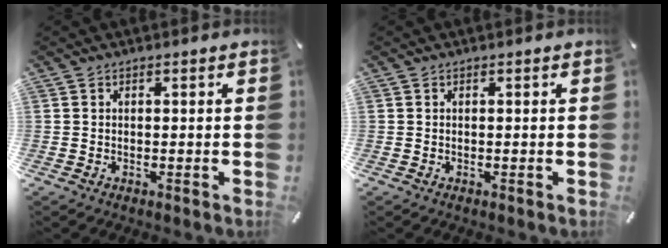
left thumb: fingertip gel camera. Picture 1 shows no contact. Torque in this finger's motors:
{"motor_torque": [0.00, 0.00, 0.00, 0.01, 0.00]}